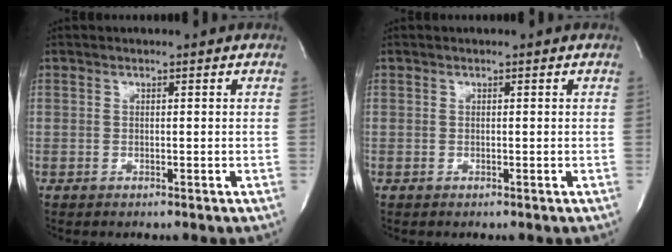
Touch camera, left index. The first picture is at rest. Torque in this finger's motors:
{"motor_torque": [0.13, 0.05, 0.01, 0.00]}